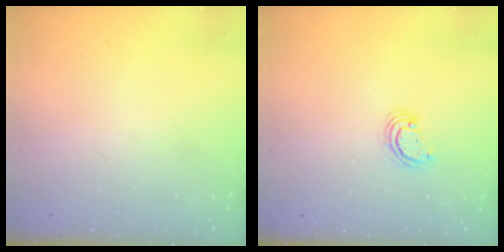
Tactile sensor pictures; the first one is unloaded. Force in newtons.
{"total": 2.8, "press": 2.8, "slide": 0.3}